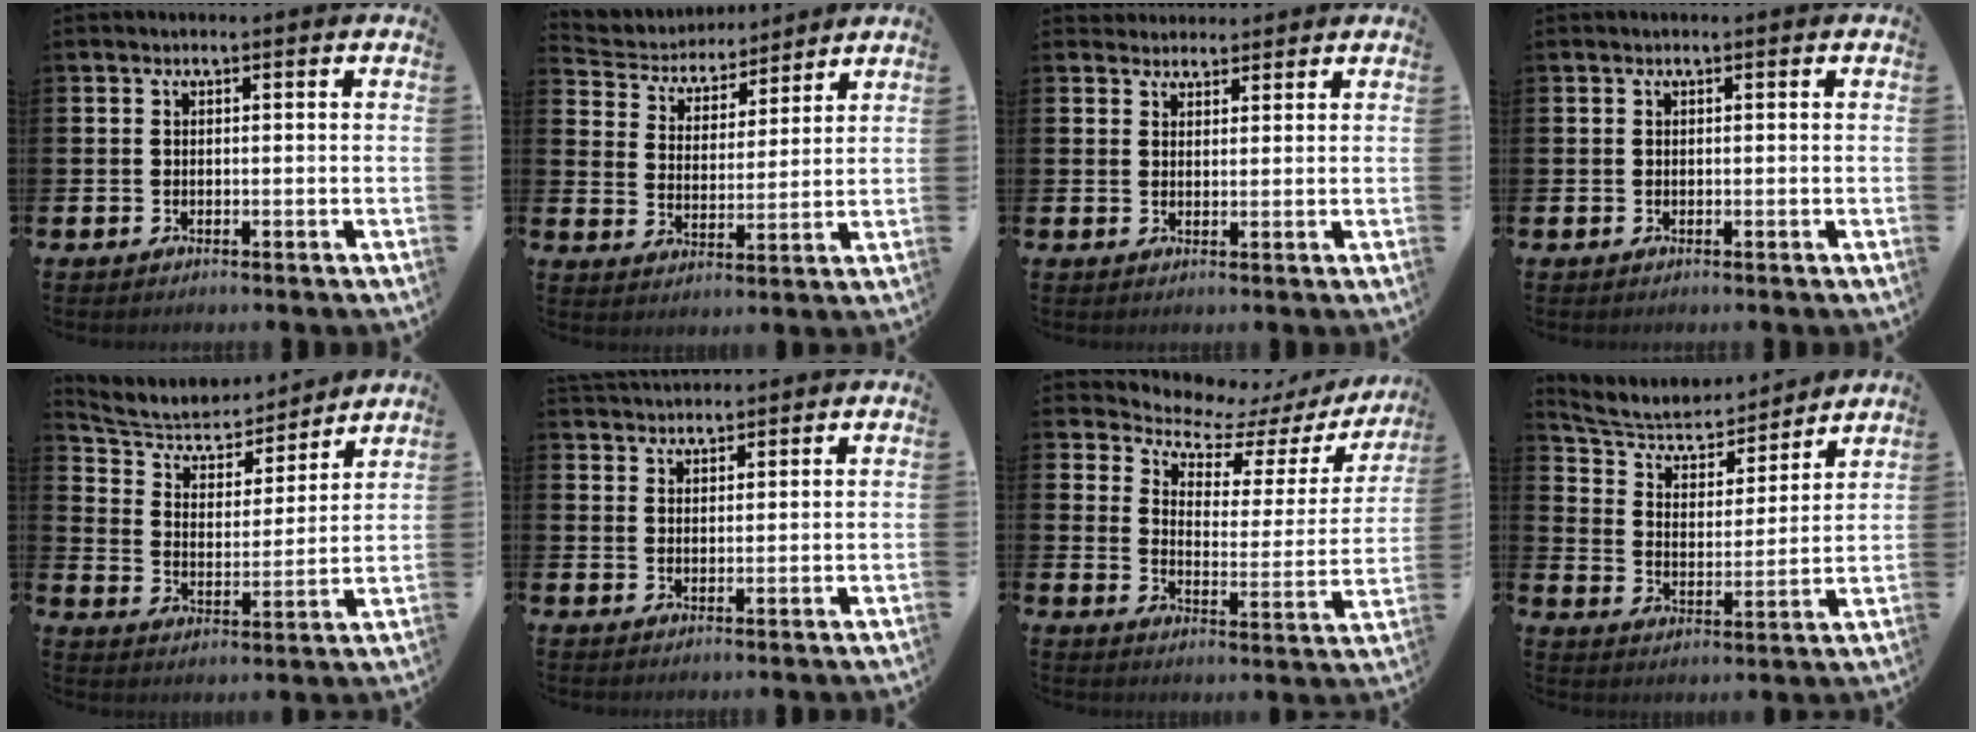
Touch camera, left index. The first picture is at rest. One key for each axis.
{"total": 4.9, "fx": 4.7, "fy": 1.6, "fz": 0.1, "tx": -0.036, "ty": -0.036, "tz": 0.078}
{"total": 2.7, "fx": 2.5, "fy": 1.1, "fz": -0.2, "tx": 0.005, "ty": -0.007, "tz": 0.045}
{"total": 0.0}
{"total": 6.8, "fx": 6.3, "fy": 2.3, "fz": 1.0, "tx": -0.055, "ty": -0.049, "tz": 0.106}
{"total": 3.1, "fx": 3.0, "fy": 0.6, "fz": -0.3, "tx": -0.001, "ty": -0.012, "tz": 0.057}
{"total": 6.4, "fx": 5.9, "fy": 2.0, "fz": 1.6, "tx": -0.052, "ty": -0.050, "tz": 0.095}
{"total": 7.3, "fx": 6.8, "fy": 2.3, "fz": 1.4, "tx": -0.063, "ty": -0.053, "tz": 0.115}